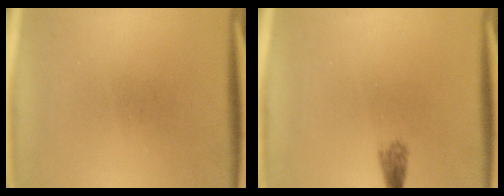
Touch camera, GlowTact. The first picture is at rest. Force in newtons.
{"total": 1.7}